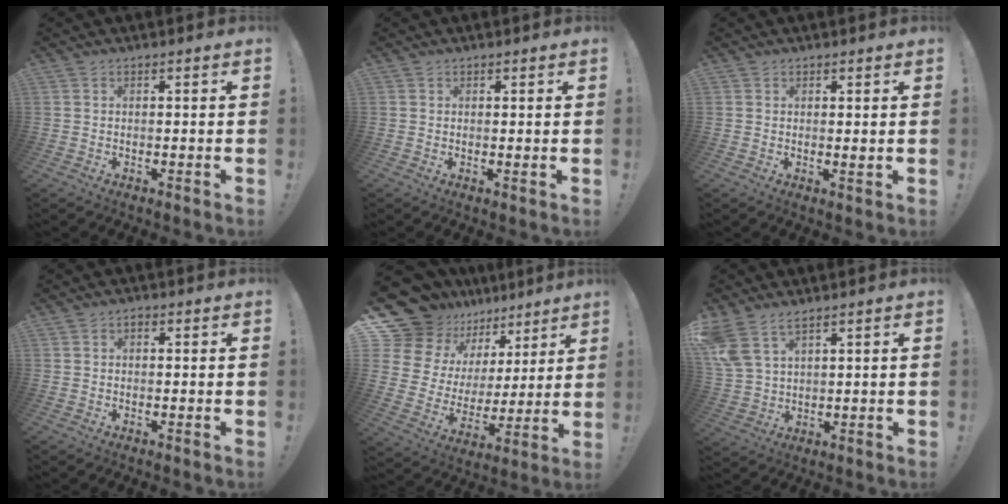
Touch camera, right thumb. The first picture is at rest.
{"total": 0.6, "force": [0.5, 0.2, 0.3], "torque": [0.009, -0.005, 0.006]}
{"total": 1.2, "force": [0.6, 0.4, 0.9], "torque": [-0.004, -0.006, 0.008]}
{"total": 0.9, "force": [-0.2, 0.7, 0.5], "torque": [-0.013, 0.005, -0.003]}
{"total": 14.5, "force": [11.3, 8.4, 3.6], "torque": [-0.078, -0.095, 0.225]}
{"total": 7.5, "force": [5.4, 3.4, 4.0], "torque": [-0.087, -0.021, 0.108]}